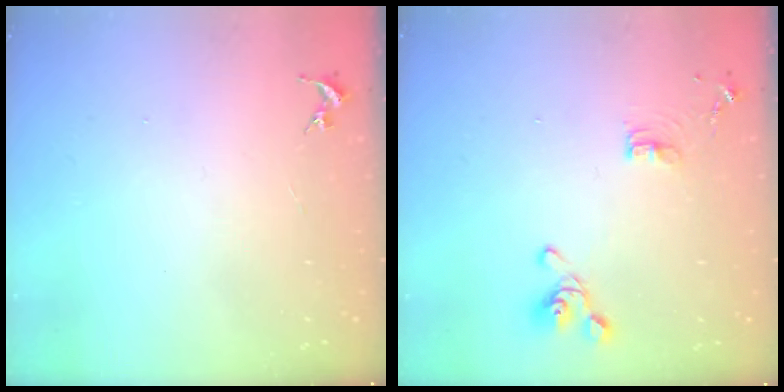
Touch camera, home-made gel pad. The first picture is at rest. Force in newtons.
{"total": 9.9, "press": 9.7, "slide": 1.9}